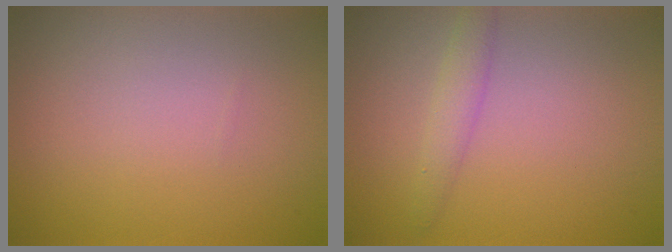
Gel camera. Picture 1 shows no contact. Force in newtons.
{"total": 1.8, "press": 1.7, "slide": 0.2}